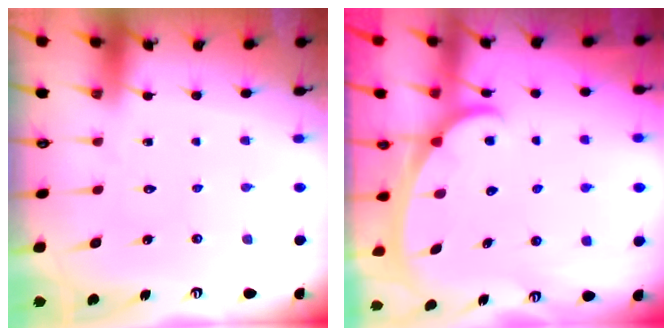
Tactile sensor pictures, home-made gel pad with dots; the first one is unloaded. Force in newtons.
{"total": 2.4, "press": 2.4, "slide": 0.4}